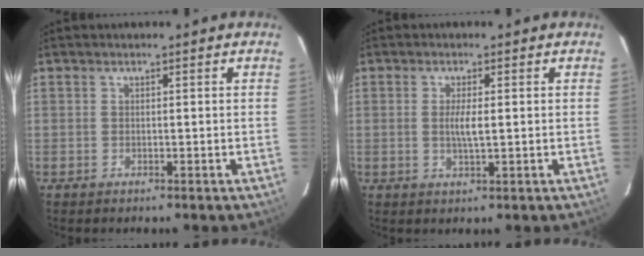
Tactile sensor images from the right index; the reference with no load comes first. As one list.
[{"total": 3.0, "force": [0.2, 0.4, 3.0], "torque": [-0.055, -0.004, 0.003]}]